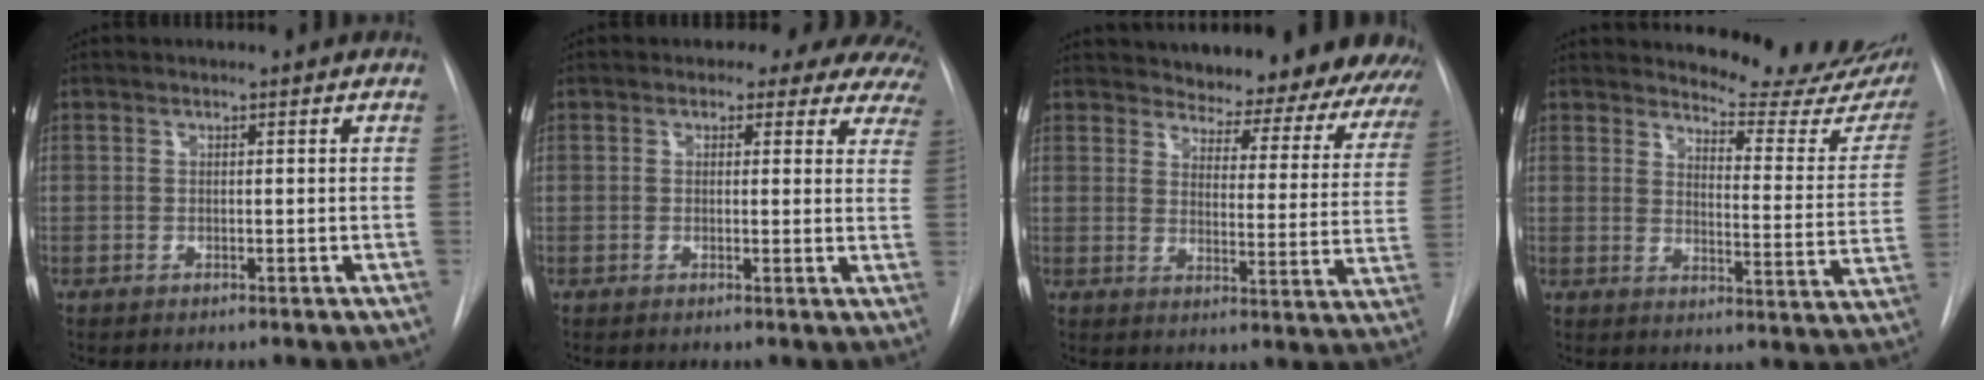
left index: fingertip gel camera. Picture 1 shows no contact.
{"total": 13.1, "force": [11.4, 5.5, 3.6], "torque": [-0.024, -0.015, 0.096]}
{"total": 25.9, "force": [24.1, 6.1, 7.0], "torque": [-0.098, -0.094, 0.274]}
{"total": 17.6, "force": [16.3, 3.0, 5.8], "torque": [-0.060, -0.088, 0.182]}